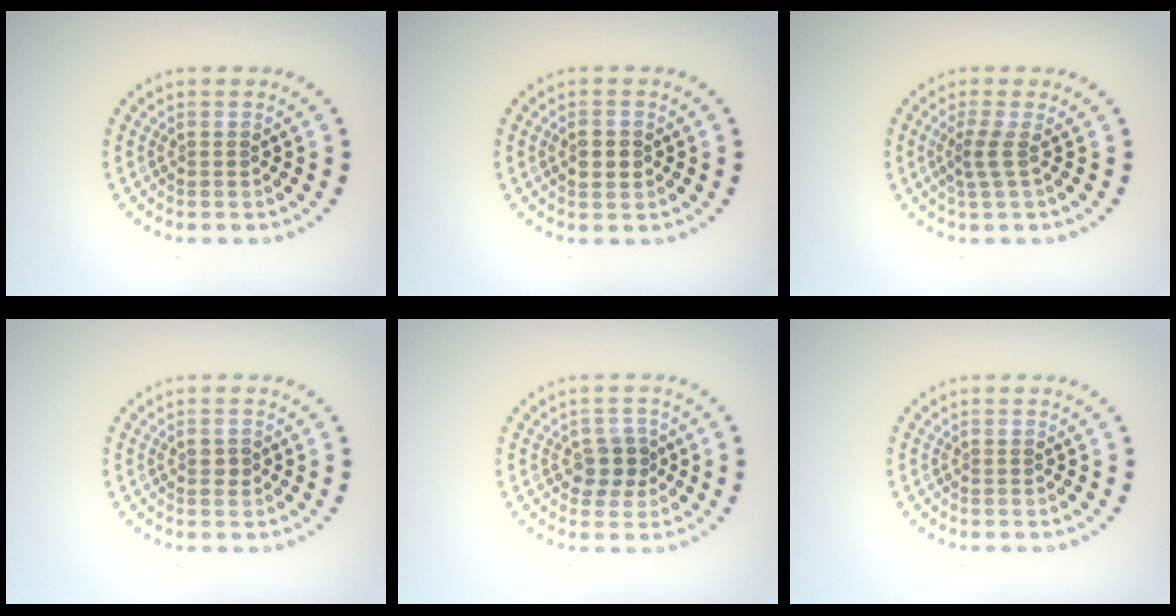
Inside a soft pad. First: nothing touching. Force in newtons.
{"total": 2.3, "press": 2.2, "slide": 0.1}
{"total": 1.9, "press": 1.2, "slide": 1.5}
{"total": 1.0, "press": 1.0, "slide": 0.3}
{"total": 2.7, "press": 2.6, "slide": 1.0}
{"total": 0.0}